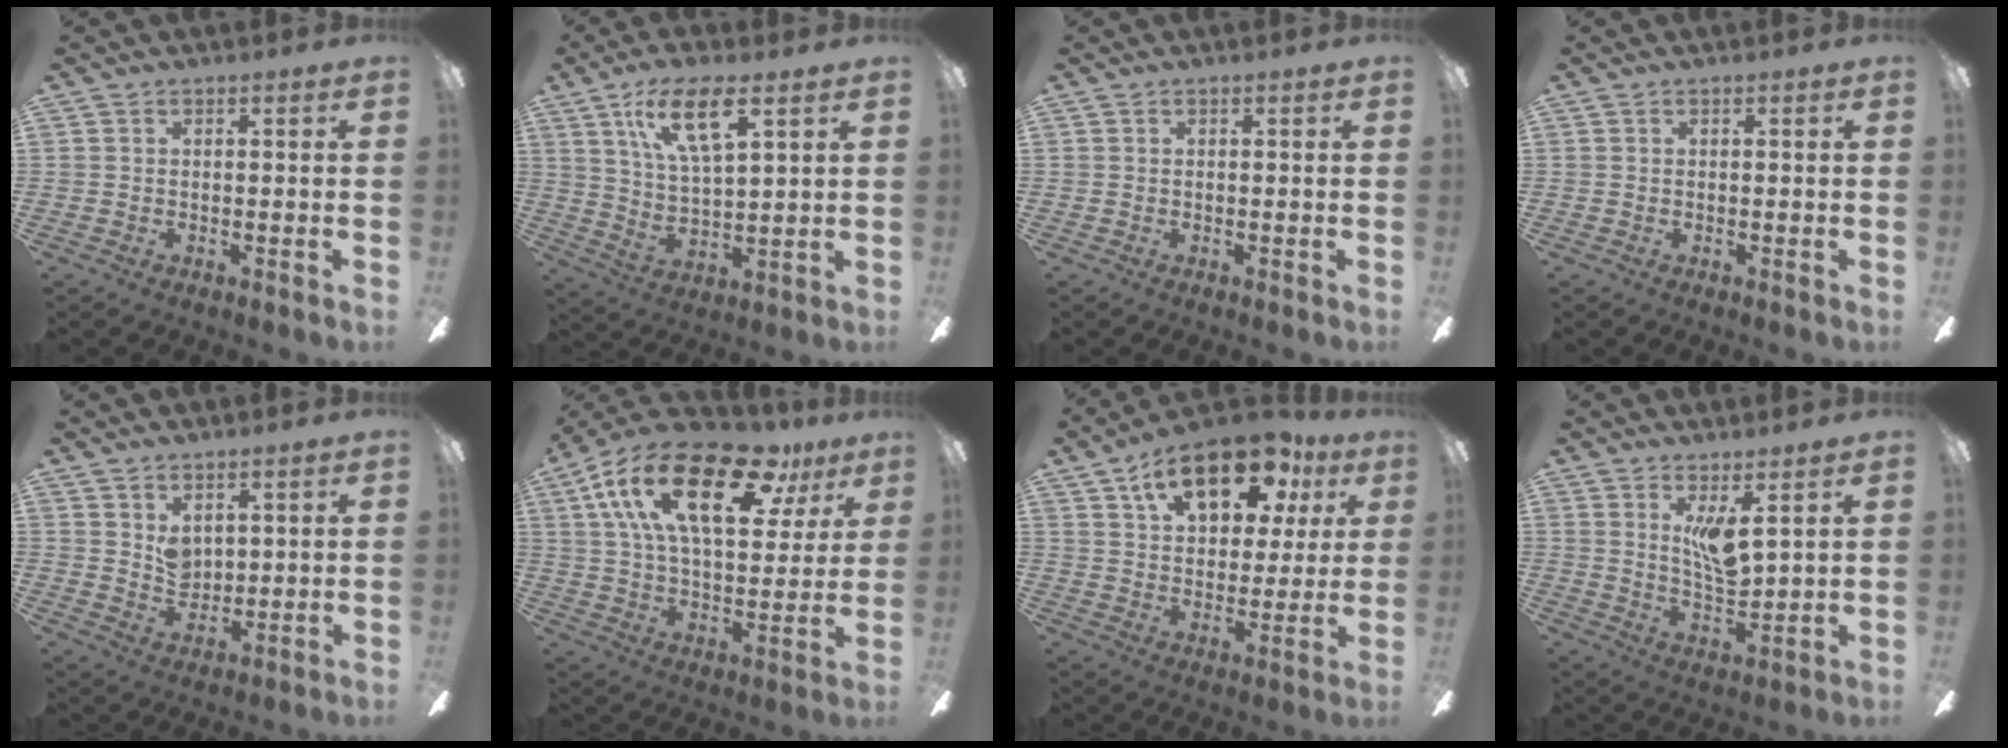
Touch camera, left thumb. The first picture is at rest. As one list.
[{"total": 13.3, "force": [7.7, 4.2, 10.0], "torque": [-0.189, -0.016, 0.134]}, {"total": 0.0}, {"total": 0.0}, {"total": 4.9, "force": [2.9, 3.4, 2.0], "torque": [-0.024, -0.012, 0.051]}, {"total": 25.5, "force": [12.9, 11.3, 18.9], "torque": [-0.333, -0.048, 0.209]}, {"total": 18.1, "force": [10.0, 9.7, 11.6], "torque": [-0.176, -0.034, 0.169]}, {"total": 7.3, "force": [3.5, 2.3, 6.0], "torque": [-0.109, -0.014, 0.058]}]